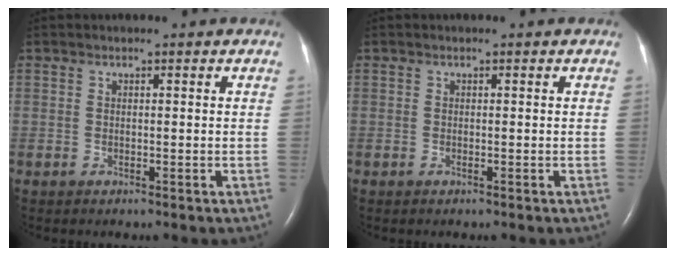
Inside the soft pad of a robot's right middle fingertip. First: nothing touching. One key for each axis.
{"total": 0.0}